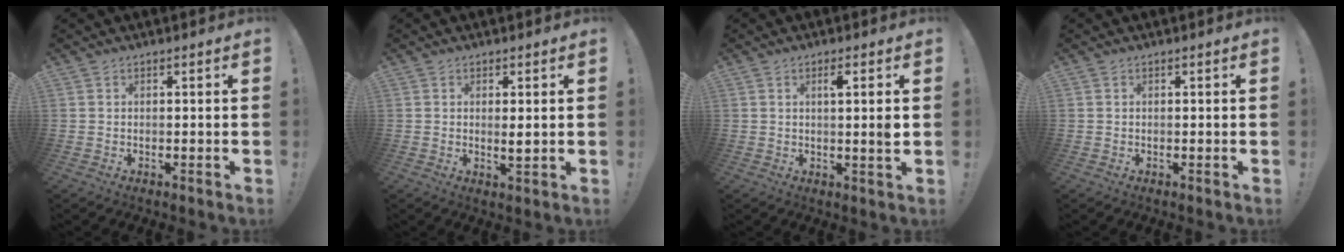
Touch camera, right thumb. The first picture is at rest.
{"total": 2.4, "force": [0.5, 0.5, 2.3], "torque": [-0.028, -0.010, 0.006]}
{"total": 3.5, "force": [0.6, -0.2, 3.5], "torque": [-0.052, -0.007, 0.002]}
{"total": 0.0}